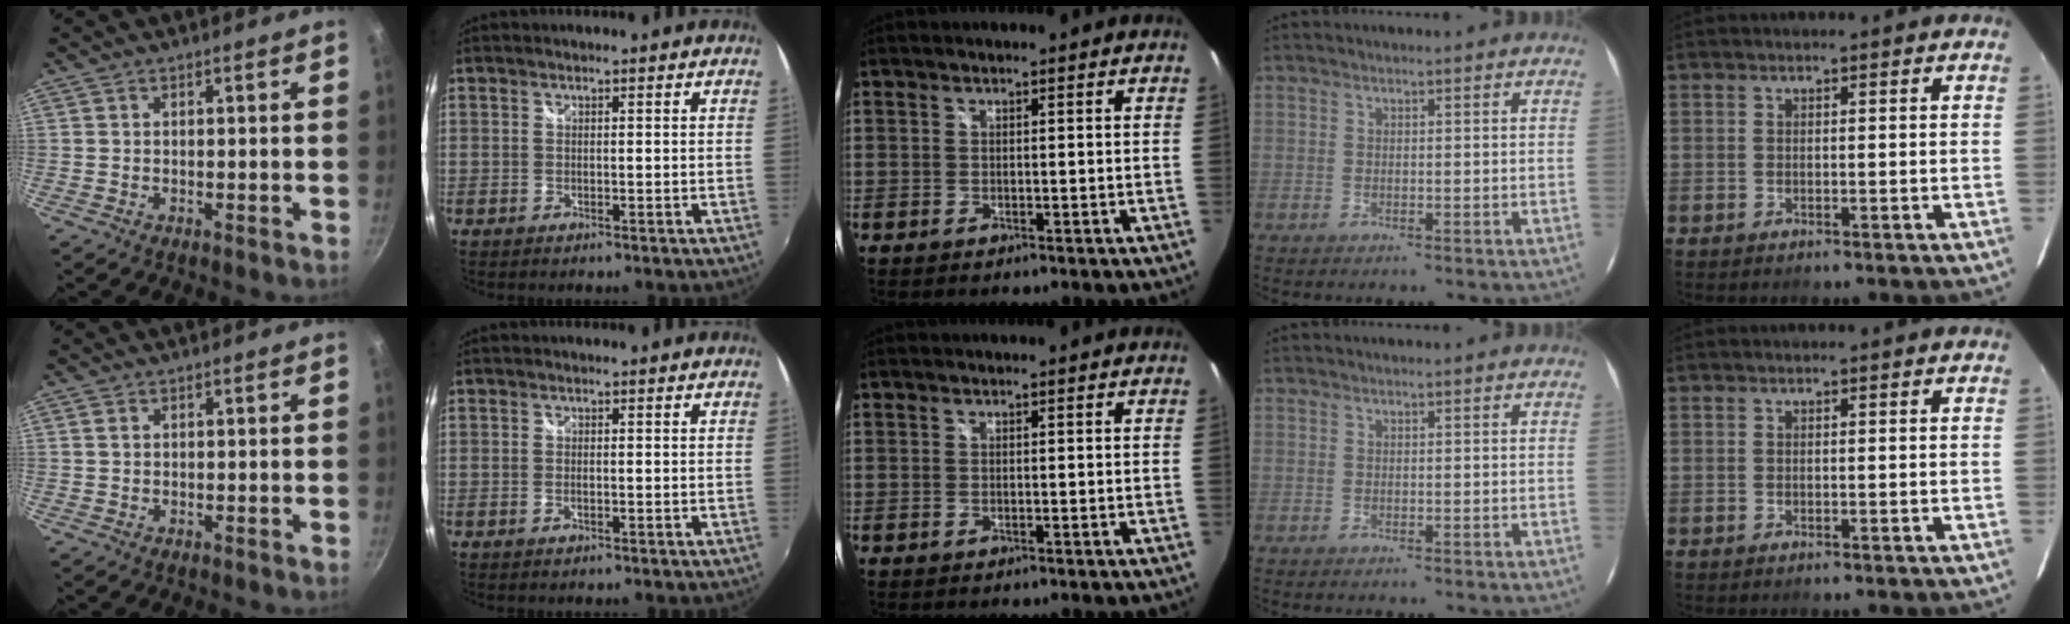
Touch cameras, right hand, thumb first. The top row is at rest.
{"thumb": {"total": 1.2, "force": [0.5, 0.9, 0.7], "torque": [-0.011, 0.001, 0.008]}, "index": {"total": 0.9, "force": [-0.4, 0.4, 0.7], "torque": [-0.013, -0.001, -0.008]}}